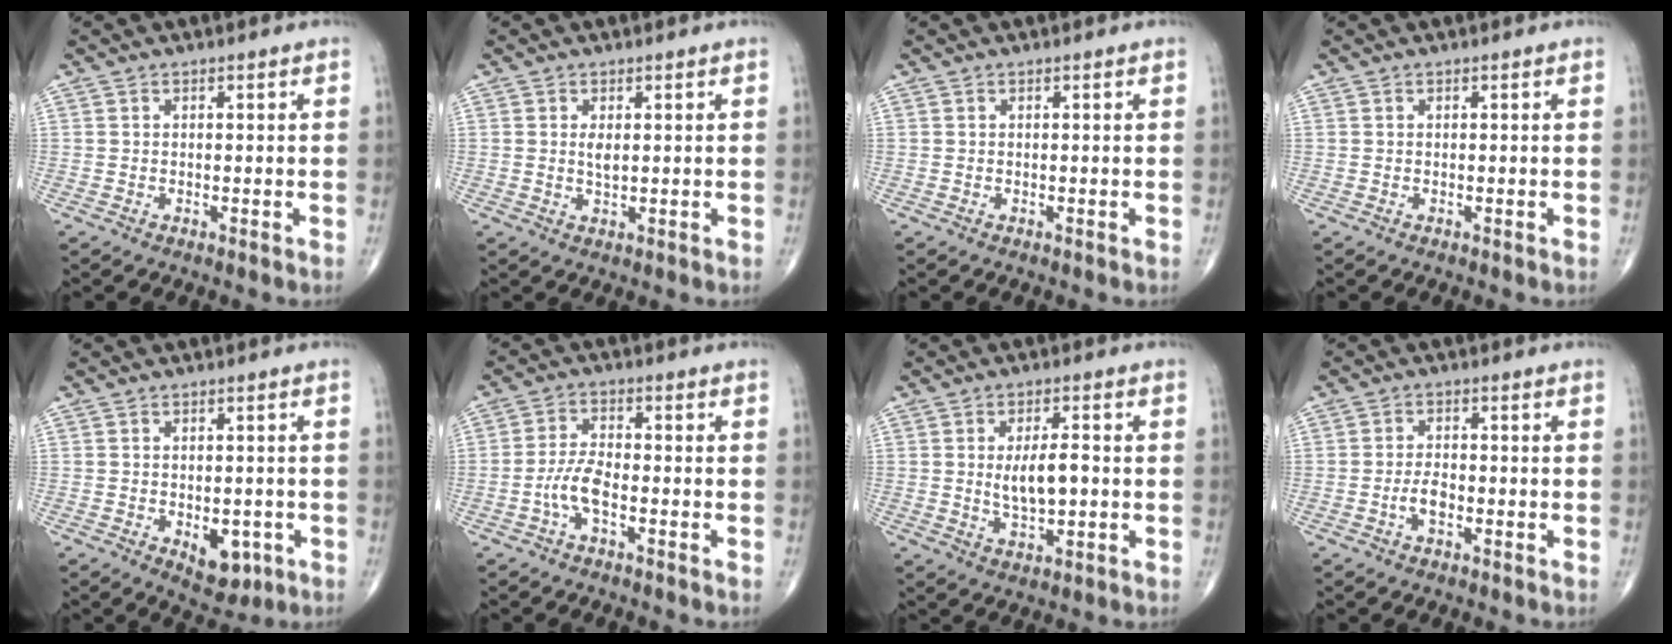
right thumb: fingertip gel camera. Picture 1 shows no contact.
{"total": 2.0, "force": [0.4, 1.0, 1.7], "torque": [-0.031, -0.005, 0.009]}
{"total": 0.0}
{"total": 0.0}
{"total": 6.4, "force": [-2.1, 3.8, 4.7], "torque": [-0.042, 0.003, -0.015]}
{"total": 4.9, "force": [-2.0, 1.8, 4.2], "torque": [-0.088, 0.018, -0.041]}
{"total": 7.0, "force": [0.0, 3.0, 6.4], "torque": [-0.108, -0.002, 0.003]}
{"total": 3.1, "force": [-1.2, 1.4, 2.5], "torque": [-0.044, 0.007, -0.024]}